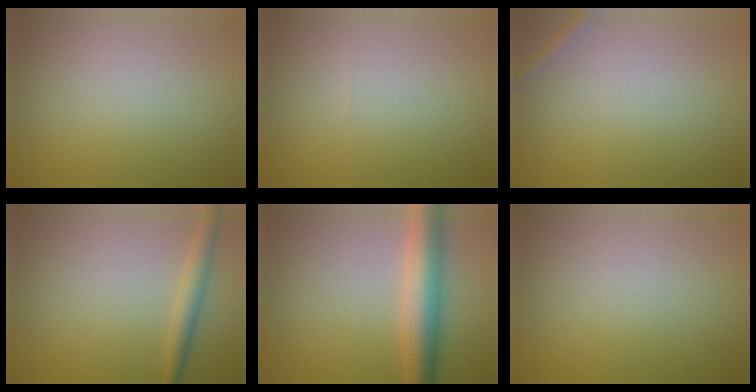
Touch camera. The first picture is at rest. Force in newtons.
{"total": 0.0}
{"total": 1.0, "press": 1.0, "slide": 0.0}
{"total": 2.3, "press": 2.2, "slide": 0.1}
{"total": 6.0, "press": 6.0, "slide": 0.2}
{"total": 0.0}